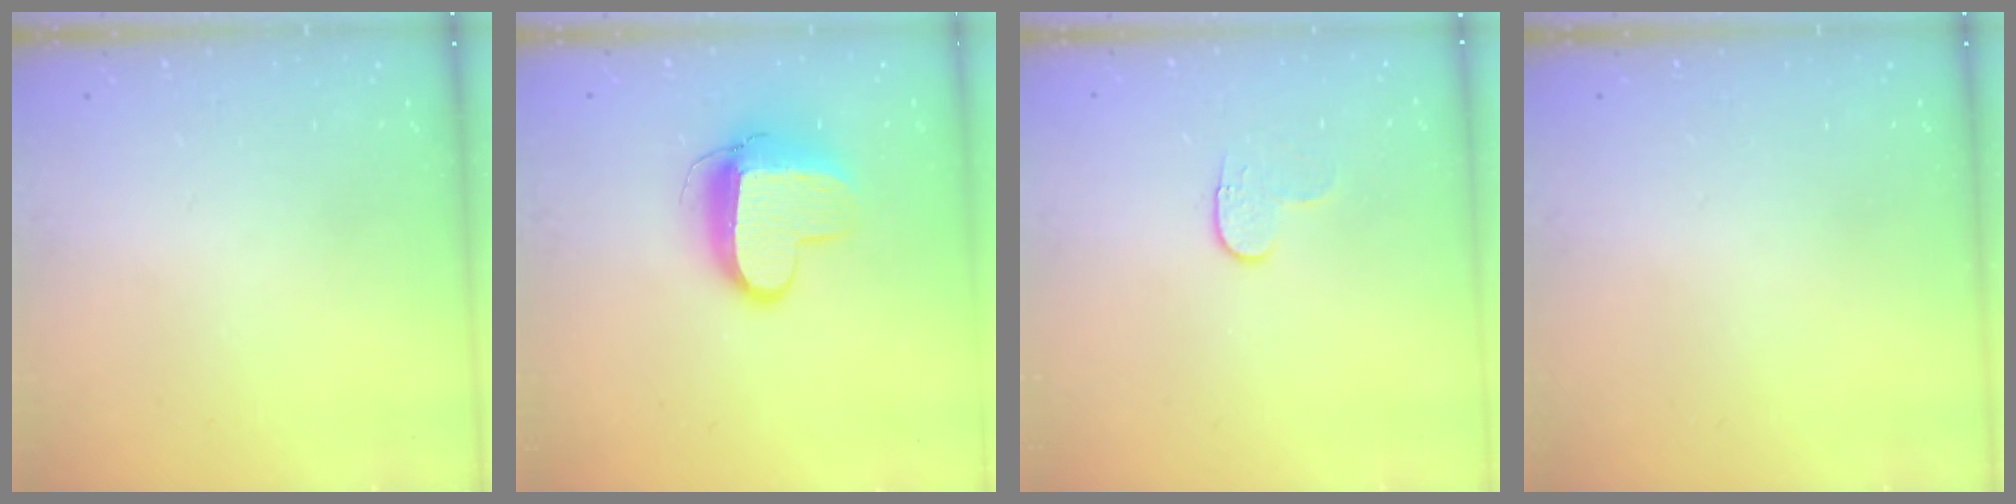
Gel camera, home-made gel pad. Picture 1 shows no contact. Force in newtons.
{"total": 11.6, "press": 11.5, "slide": 1.3}
{"total": 4.2, "press": 4.2, "slide": 0.5}
{"total": 0.0}